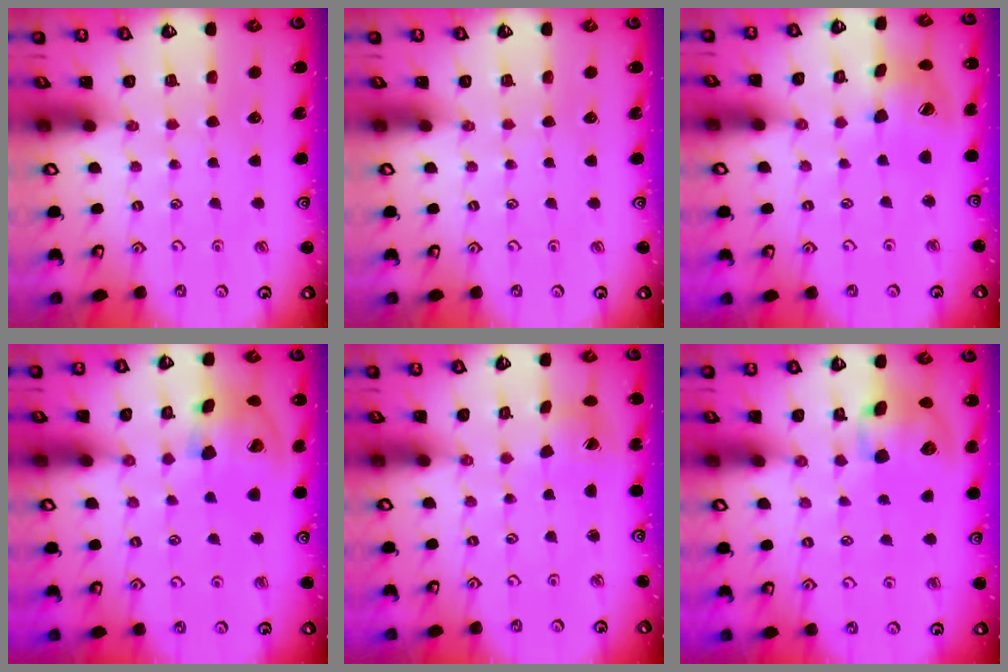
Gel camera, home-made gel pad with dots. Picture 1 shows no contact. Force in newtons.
{"total": 0.0}
{"total": 12.6, "press": 12.5, "slide": 1.9}
{"total": 15.8, "press": 15.6, "slide": 2.4}
{"total": 3.0, "press": 3.0, "slide": 0.4}
{"total": 12.0, "press": 11.8, "slide": 2.0}